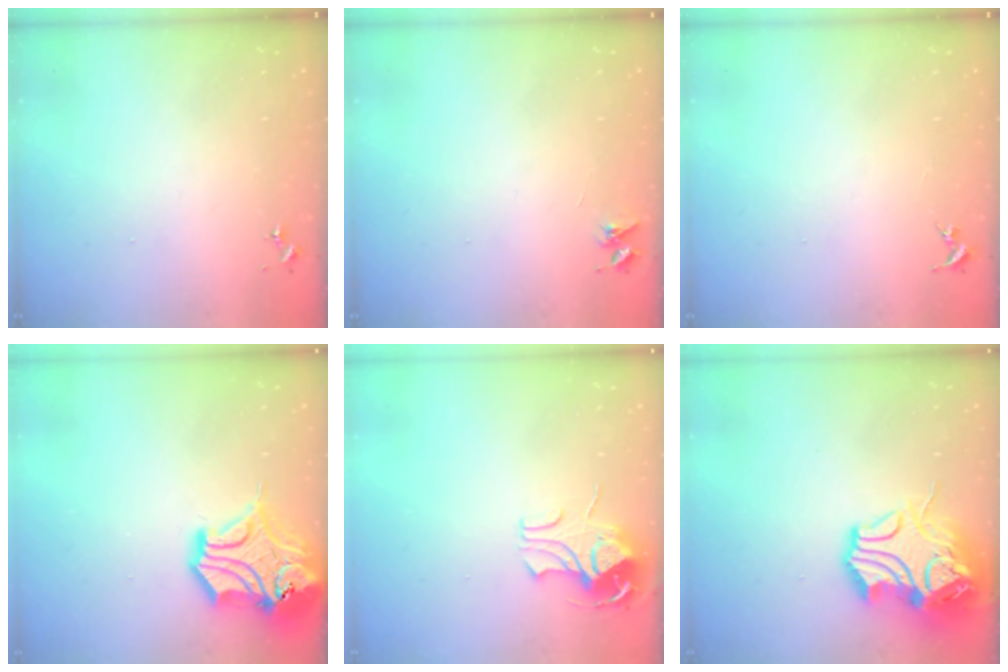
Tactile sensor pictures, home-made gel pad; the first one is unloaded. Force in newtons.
{"total": 3.6, "press": 3.6, "slide": 0.5}
{"total": 0.0}
{"total": 17.2, "press": 17.0, "slide": 2.4}
{"total": 8.5, "press": 8.4, "slide": 0.8}
{"total": 17.6, "press": 17.4, "slide": 2.5}